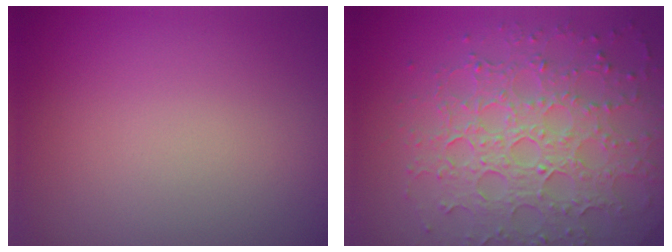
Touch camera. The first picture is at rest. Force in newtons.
{"total": 7.6, "press": 5.6, "slide": 5.1}